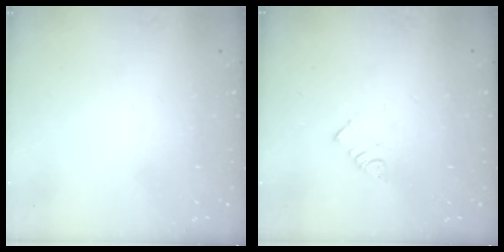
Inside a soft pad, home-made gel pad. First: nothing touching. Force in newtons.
{"total": 2.5, "press": 2.5, "slide": 0.1}